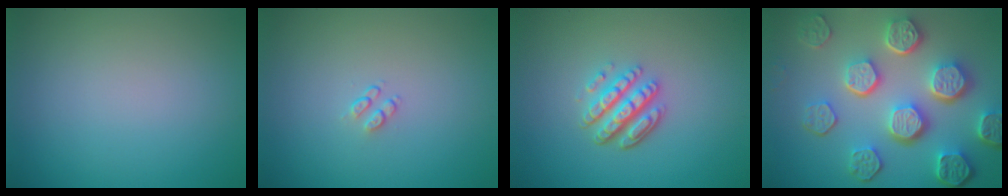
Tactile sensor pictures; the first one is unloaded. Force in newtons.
{"total": 0.9, "press": 0.6, "slide": 0.7}
{"total": 4.3, "press": 3.3, "slide": 2.7}
{"total": 8.5, "press": 6.2, "slide": 5.7}